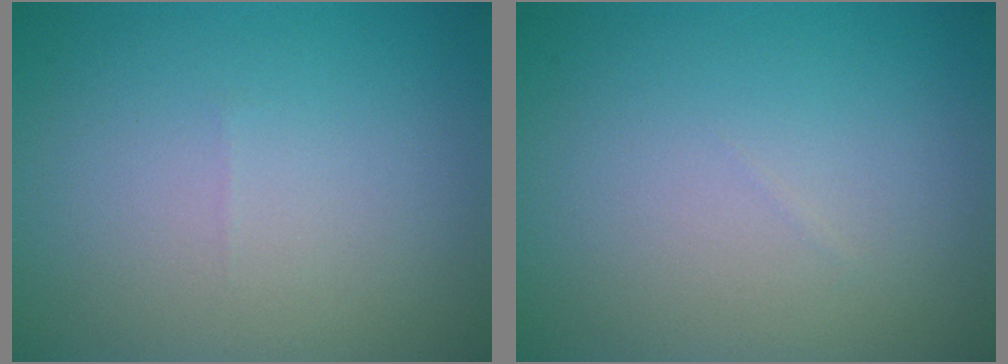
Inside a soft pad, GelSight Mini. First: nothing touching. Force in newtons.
{"total": 0.0}